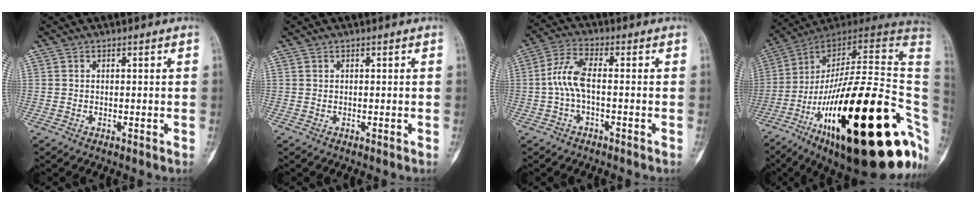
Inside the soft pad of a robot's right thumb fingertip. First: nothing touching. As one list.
[{"total": 0.0}, {"total": 6.2, "force": [-0.8, 2.2, 5.8], "torque": [-0.129, 0.027, -0.022]}, {"total": 40.3, "force": [-10.9, 12.9, 36.6], "torque": [-0.472, 0.073, -0.175]}]